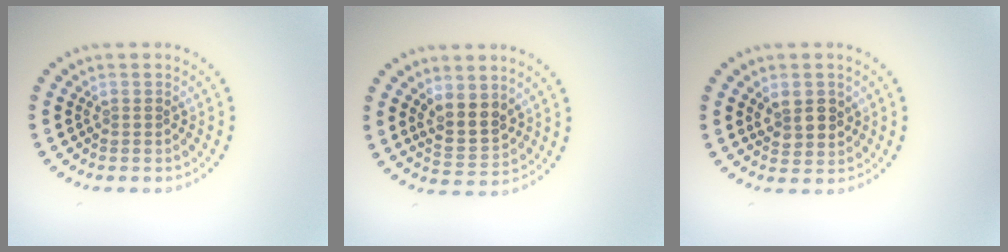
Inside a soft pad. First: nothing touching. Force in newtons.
{"total": 3.2, "press": 3.0, "slide": 1.2}
{"total": 2.6, "press": 2.5, "slide": 0.8}